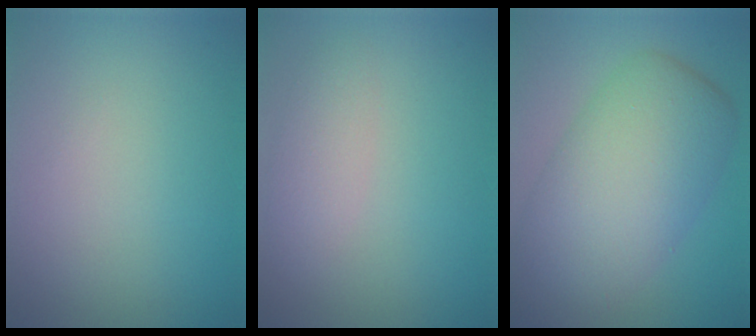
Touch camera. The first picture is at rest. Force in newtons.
{"total": 2.1, "press": 2.0, "slide": 0.1}
{"total": 9.2, "press": 9.2, "slide": 0.4}